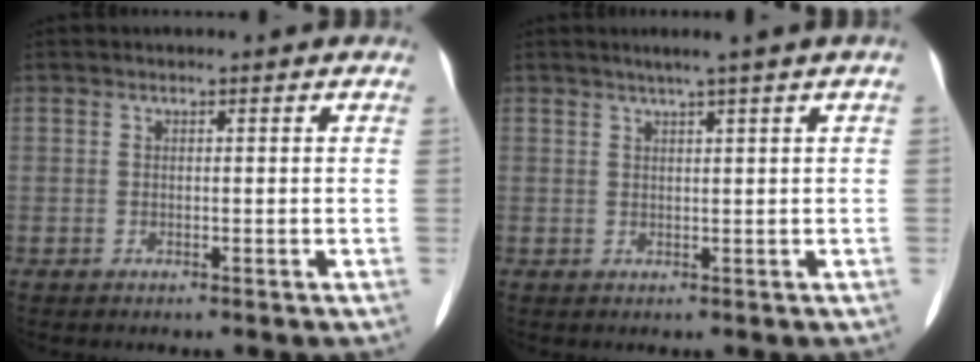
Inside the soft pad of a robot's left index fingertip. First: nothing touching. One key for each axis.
{"total": 2.8, "fx": 1.7, "fy": -0.8, "fz": 2.0, "tx": -0.033, "ty": -0.001, "tz": 0.033}